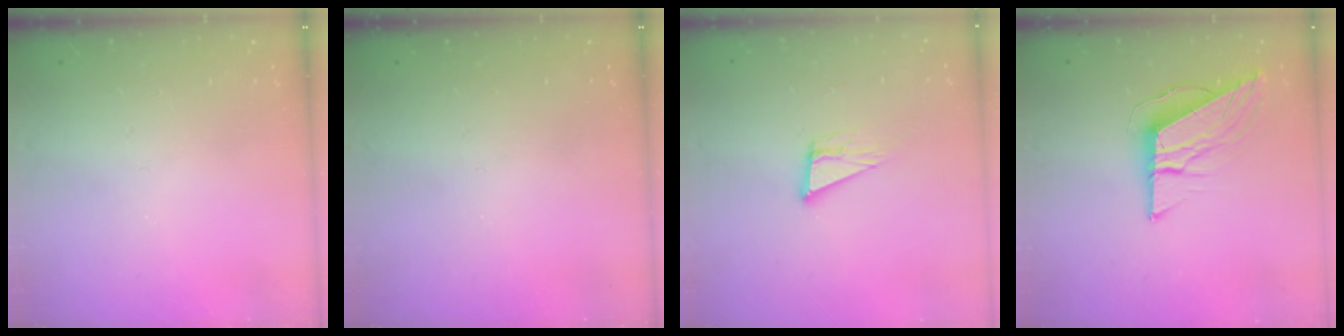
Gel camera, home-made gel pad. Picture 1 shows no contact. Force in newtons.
{"total": 0.0}
{"total": 10.3, "press": 9.7, "slide": 3.3}
{"total": 9.4, "press": 9.4, "slide": 0.6}